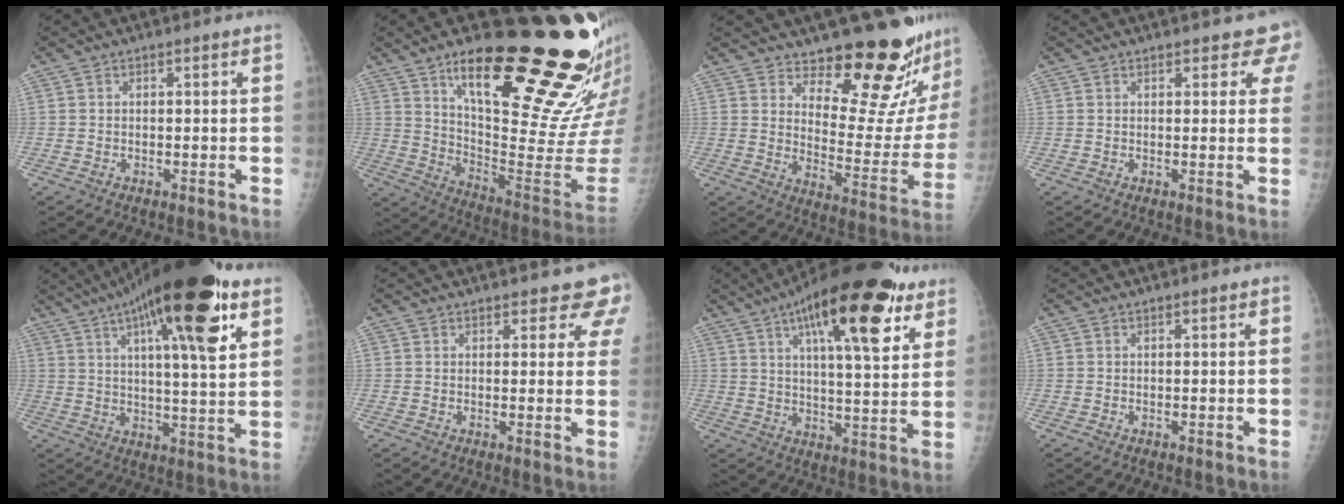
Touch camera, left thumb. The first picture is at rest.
{"total": 31.4, "force": [19.0, 8.0, 23.7], "torque": [-0.281, -0.088, 0.302]}
{"total": 20.0, "force": [17.5, 4.9, 8.3], "torque": [-0.065, -0.172, 0.228]}
{"total": 4.6, "force": [3.7, 1.9, 1.8], "torque": [0.015, -0.012, 0.032]}
{"total": 23.7, "force": [11.8, 5.7, 19.7], "torque": [-0.304, -0.014, 0.178]}
{"total": 6.1, "force": [5.1, 2.5, 2.3], "torque": [0.014, -0.022, 0.044]}
{"total": 23.5, "force": [12.2, 7.3, 18.7], "torque": [-0.268, -0.021, 0.181]}
{"total": 0.0}